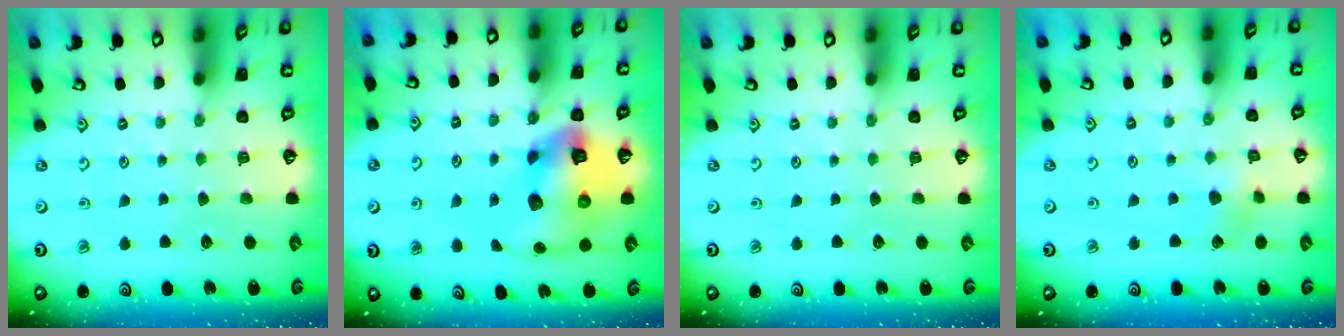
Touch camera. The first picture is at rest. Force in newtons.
{"total": 15.9, "press": 15.7, "slide": 2.4}
{"total": 0.0}
{"total": 4.6, "press": 4.6, "slide": 0.4}